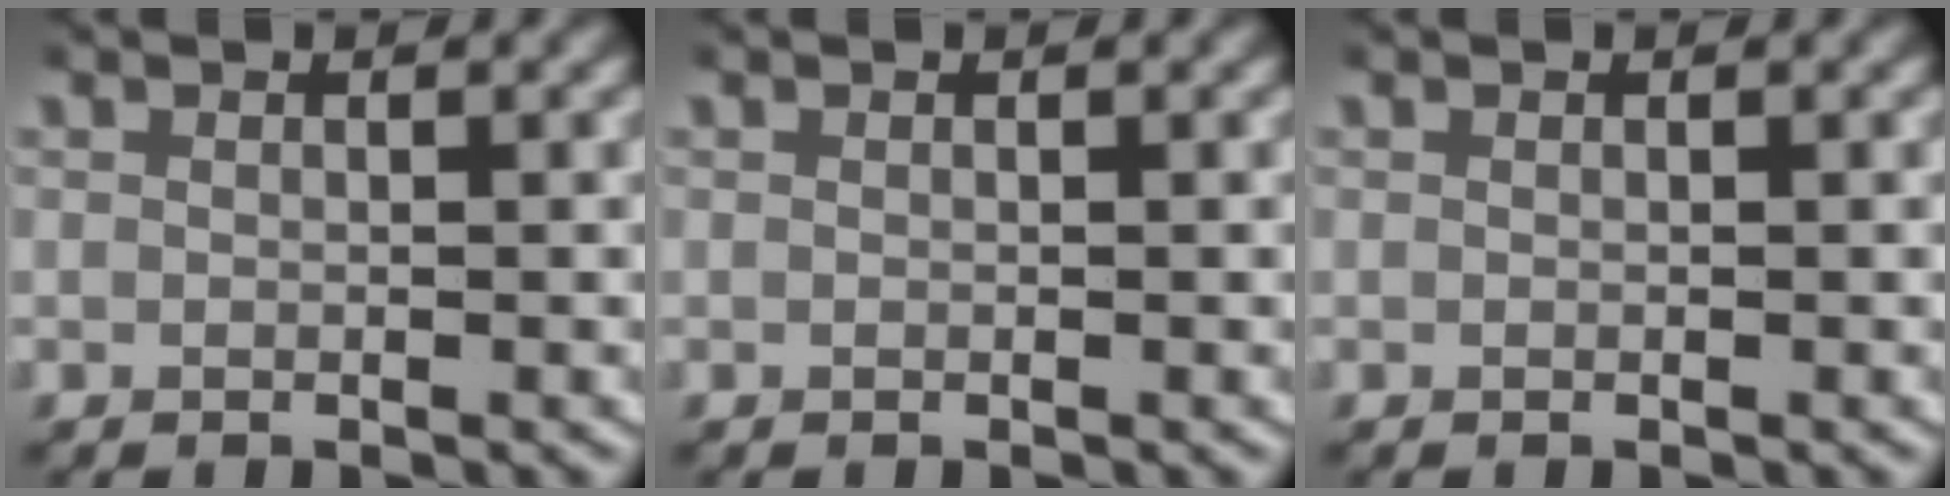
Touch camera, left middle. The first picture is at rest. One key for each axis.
{"total": 0.0}
{"total": 0.0}